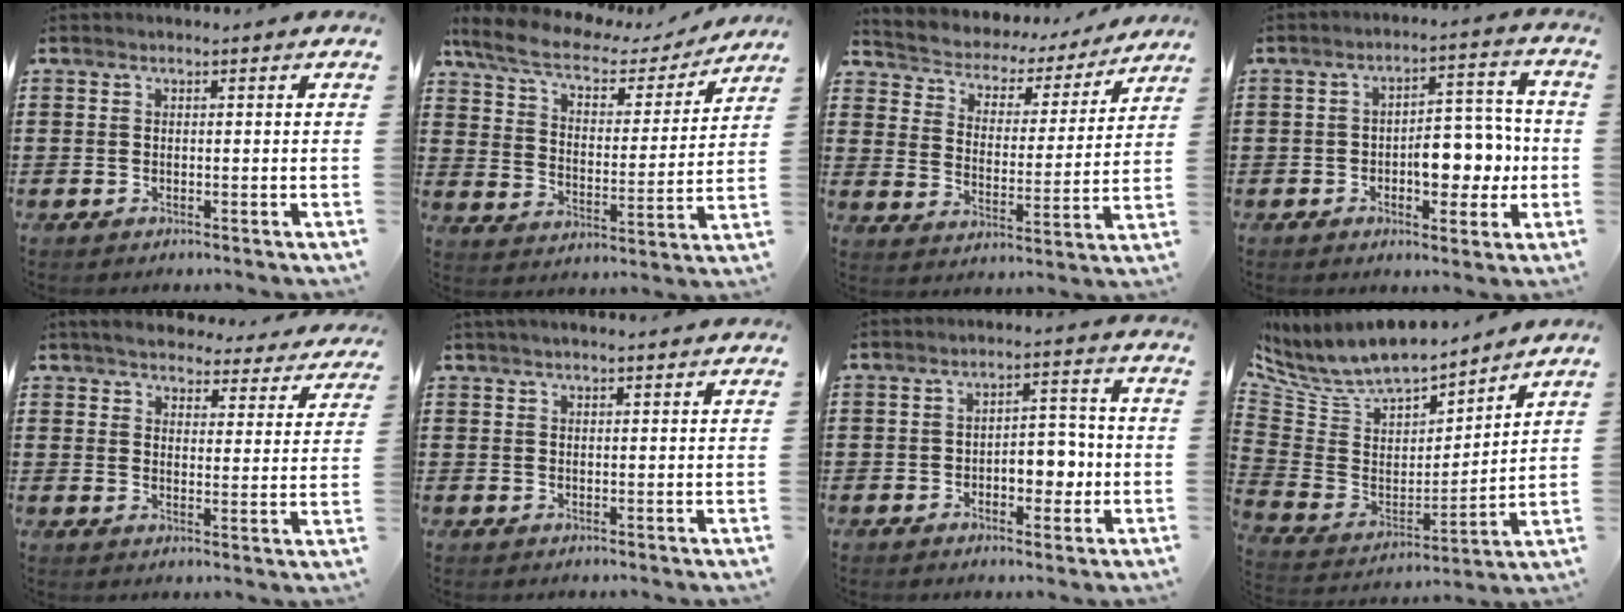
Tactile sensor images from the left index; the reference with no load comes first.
{"total": 8.1, "force": [6.2, 2.8, 4.3], "torque": [-0.109, -0.025, 0.105]}
{"total": 3.6, "force": [3.3, 1.3, 0.2], "torque": [-0.029, -0.027, 0.046]}
{"total": 7.4, "force": [-1.5, 4.1, 5.9], "torque": [-0.073, 0.000, -0.034]}
{"total": 4.8, "force": [4.7, 0.6, 0.9], "torque": [-0.041, -0.025, 0.080]}
{"total": 1.6, "force": [1.4, 0.1, 0.7], "torque": [-0.015, 0.001, 0.026]}
{"total": 5.7, "force": [-1.4, 3.3, 4.5], "torque": [-0.066, 0.004, -0.032]}
{"total": 8.4, "force": [7.3, 2.6, 3.2], "torque": [-0.099, -0.053, 0.127]}